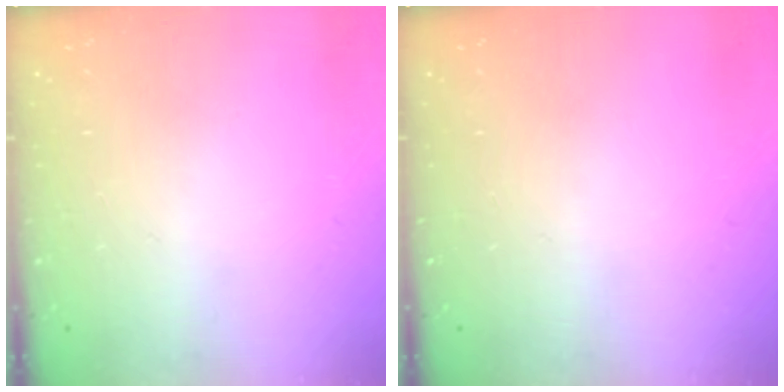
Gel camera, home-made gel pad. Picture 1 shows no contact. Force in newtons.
{"total": 0.0}